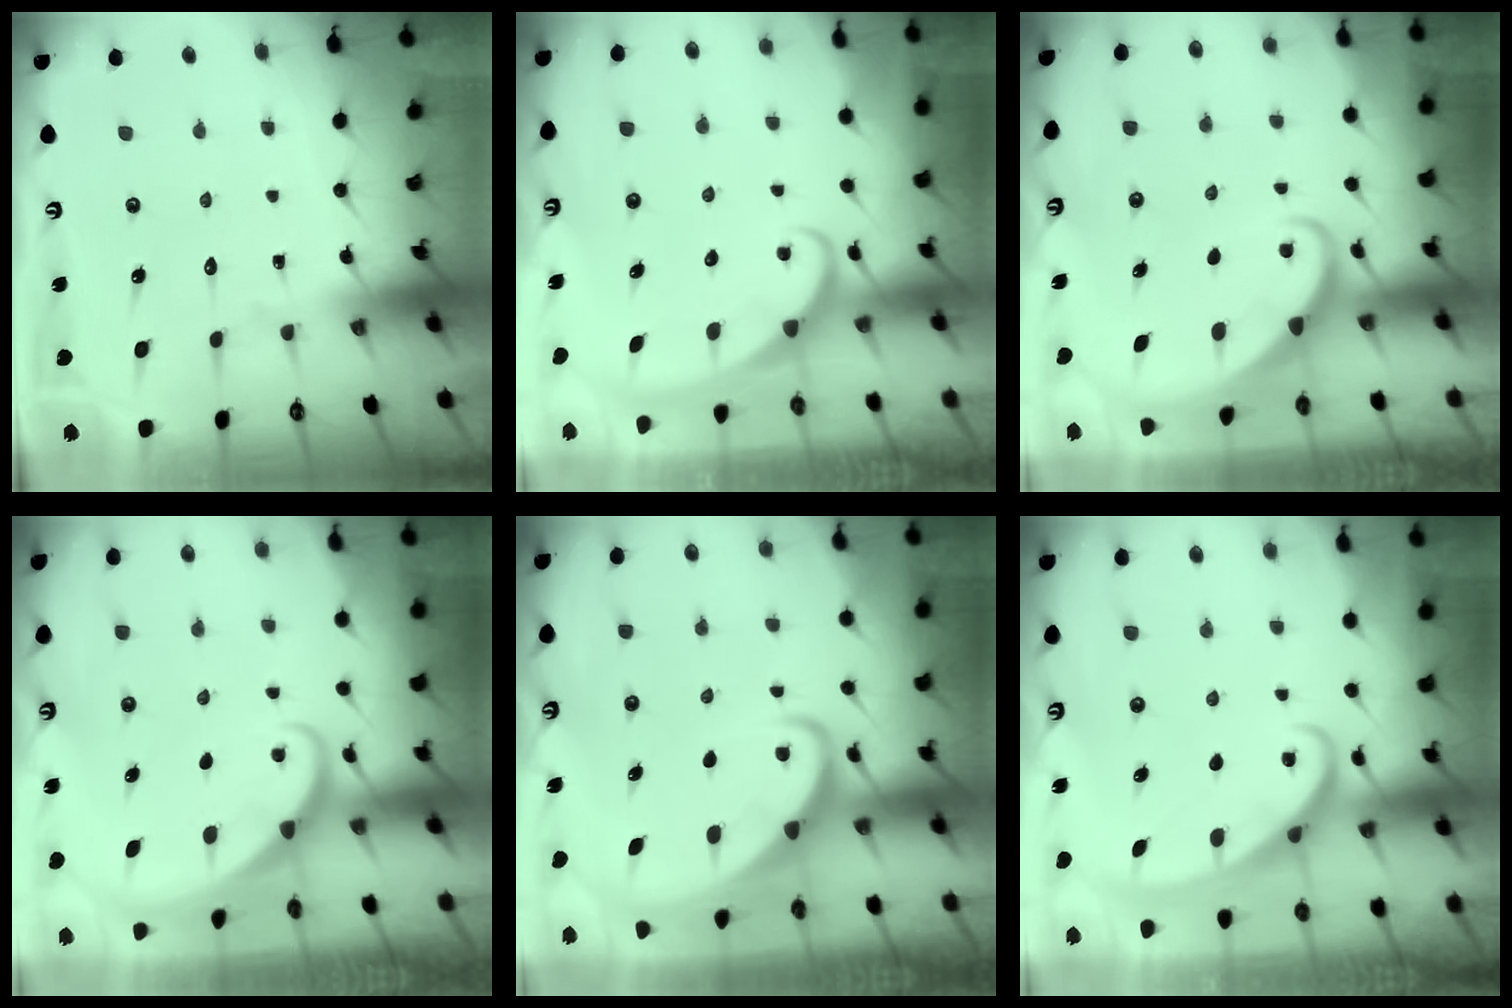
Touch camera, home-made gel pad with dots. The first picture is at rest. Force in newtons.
{"total": 2.4, "press": 2.4, "slide": 0.3}
{"total": 2.4, "press": 2.4, "slide": 0.3}
{"total": 1.7, "press": 1.7, "slide": 0.1}
{"total": 4.2, "press": 4.1, "slide": 0.5}
{"total": 2.6, "press": 2.5, "slide": 0.4}